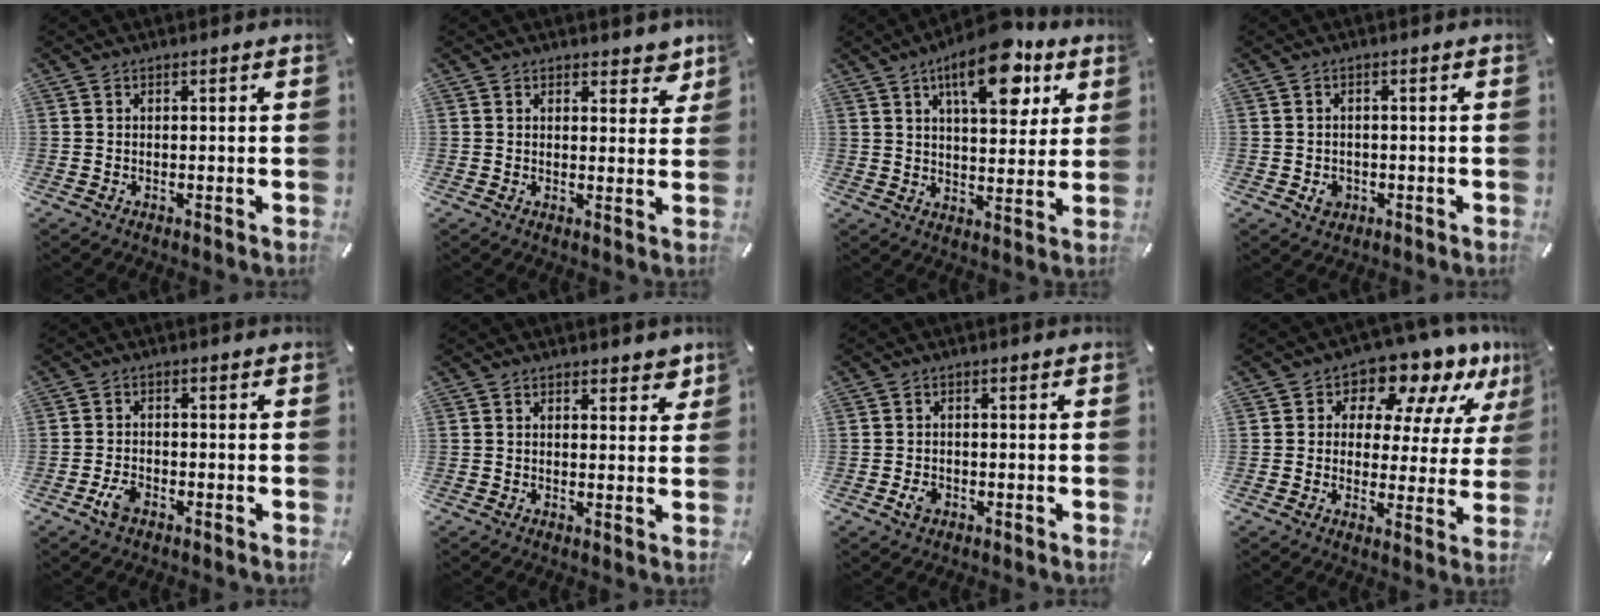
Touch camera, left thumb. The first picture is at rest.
{"total": 4.2, "force": [3.0, 2.6, 1.6], "torque": [0.002, -0.019, 0.047]}
{"total": 16.2, "force": [8.9, 7.2, 11.4], "torque": [-0.155, -0.034, 0.144]}
{"total": 3.0, "force": [-0.8, 2.6, 1.3], "torque": [-0.006, -0.003, -0.016]}
{"total": 3.7, "force": [-1.9, 2.1, 2.3], "torque": [-0.060, 0.001, -0.039]}
{"total": 2.9, "force": [1.9, 1.8, 1.2], "torque": [-0.004, -0.005, 0.029]}
{"total": 2.3, "force": [-0.9, 1.7, 1.2], "torque": [-0.031, 0.000, -0.018]}
{"total": 11.3, "force": [8.9, 5.3, 4.5], "torque": [-0.069, -0.077, 0.153]}